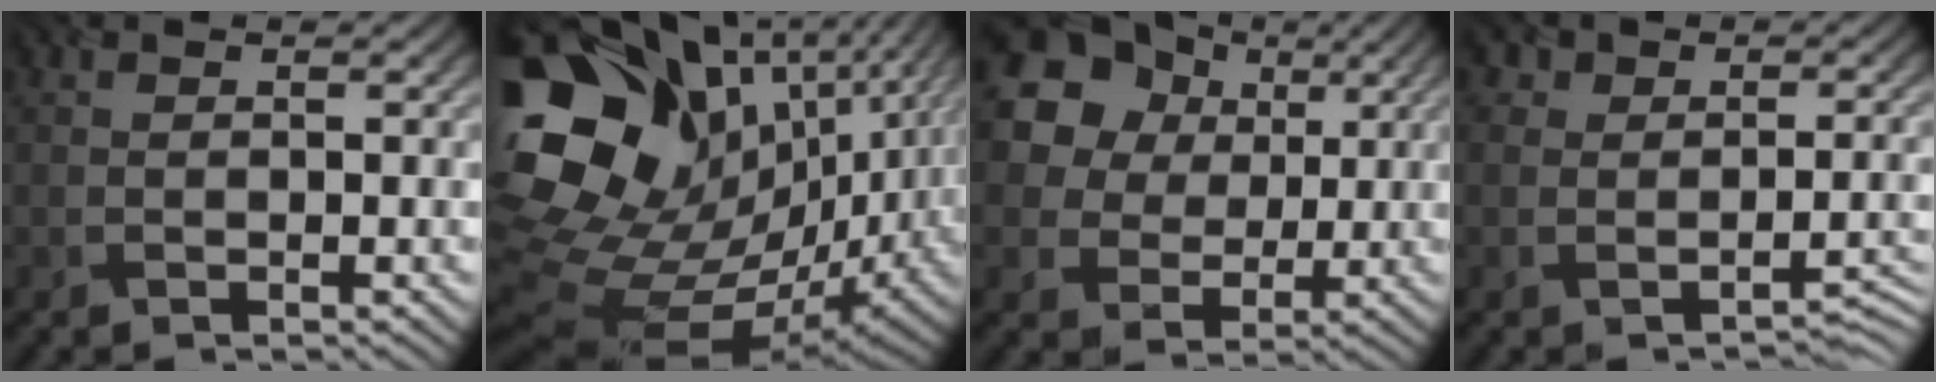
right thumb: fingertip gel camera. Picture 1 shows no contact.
{"total": 21.1, "force": [3.7, 15.3, 14.0], "torque": [-0.320, -0.007, 0.088]}
{"total": 21.1, "force": [8.9, 17.1, 8.5], "torque": [-0.247, 0.030, 0.161]}
{"total": 2.3, "force": [-0.4, 2.0, 1.2], "torque": [-0.007, -0.001, -0.012]}